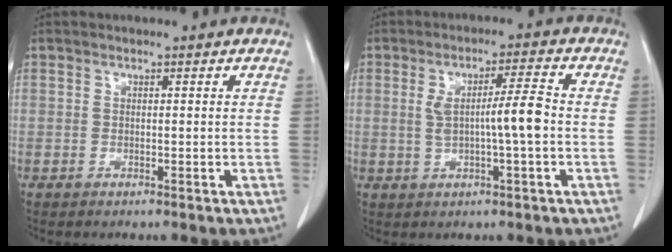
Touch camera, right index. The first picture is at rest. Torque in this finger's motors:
{"motor_torque": [0.62, -0.12, 0.25, 0.07]}